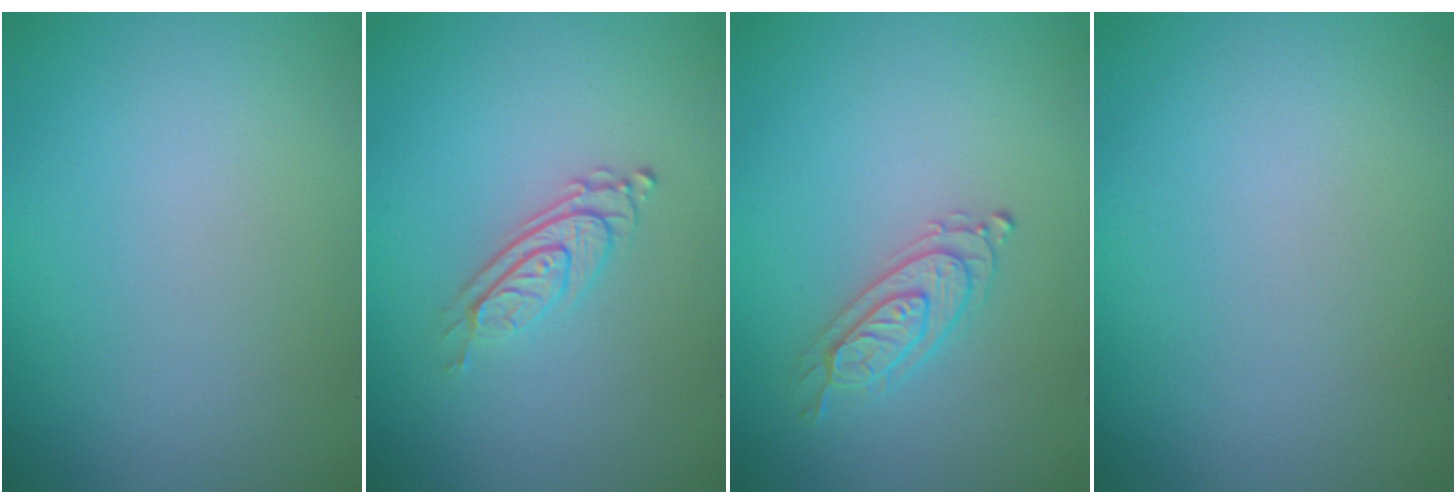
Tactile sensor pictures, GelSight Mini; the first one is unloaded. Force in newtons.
{"total": 3.1, "press": 2.0, "slide": 2.4}
{"total": 2.1, "press": 2.1, "slide": 0.5}
{"total": 0.0}